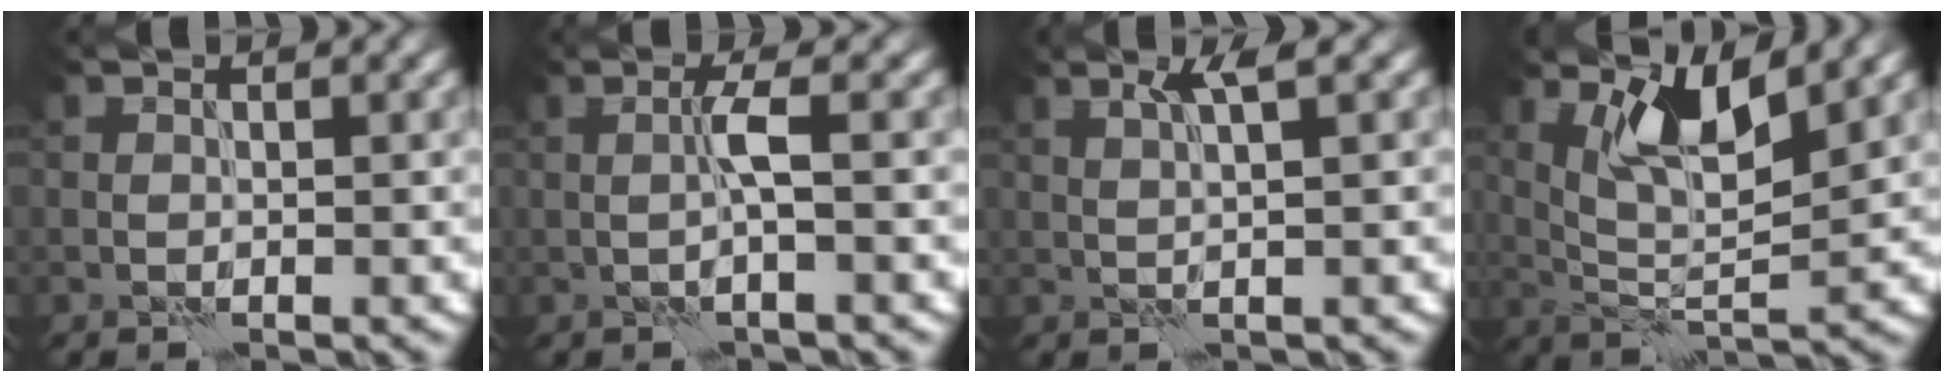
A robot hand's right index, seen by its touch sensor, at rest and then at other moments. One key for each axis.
{"total": 2.0, "fx": -0.3, "fy": 0.0, "fz": 2.0, "tx": -0.041, "ty": 0.005, "tz": -0.006}
{"total": 2.2, "fx": 1.0, "fy": 0.0, "fz": 1.9, "tx": -0.038, "ty": 0.004, "tz": 0.019}
{"total": 5.3, "fx": 2.6, "fy": 1.5, "fz": 4.4, "tx": -0.091, "ty": -0.010, "tz": 0.052}